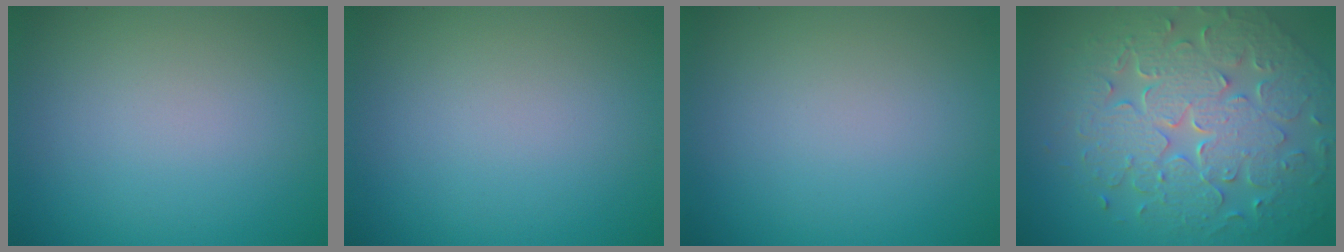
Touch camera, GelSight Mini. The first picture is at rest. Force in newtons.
{"total": 0.0}
{"total": 0.0}
{"total": 8.7, "press": 6.3, "slide": 6.1}